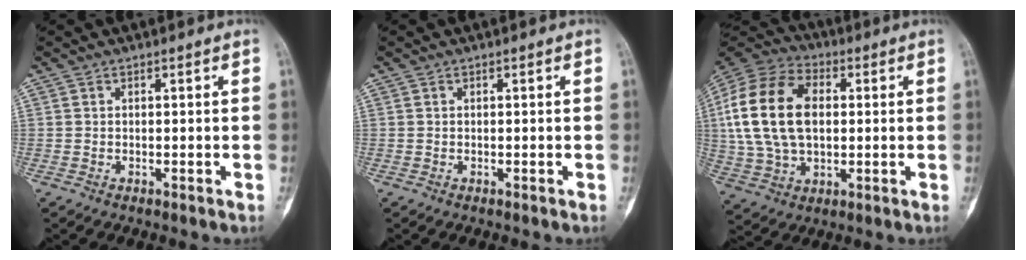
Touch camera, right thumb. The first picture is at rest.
{"total": 0.0}
{"total": 20.7, "force": [2.4, 13.3, 15.7], "torque": [-0.307, 0.013, 0.043]}